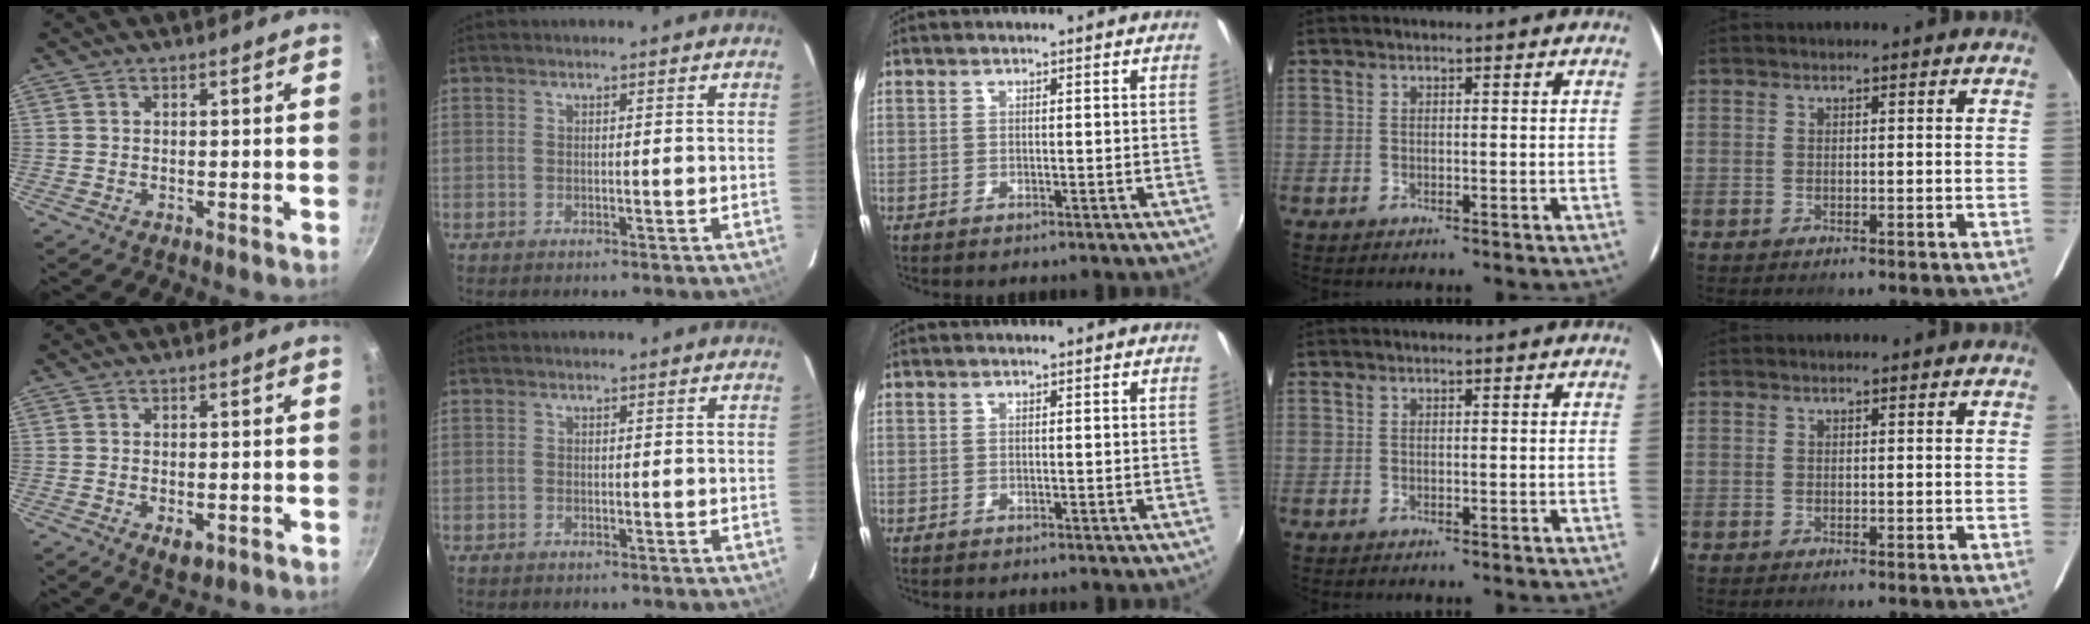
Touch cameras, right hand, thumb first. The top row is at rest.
{"thumb": {"total": 3.4, "force": [-1.1, 1.9, 2.7], "torque": [-0.034, -0.004, -0.012]}, "index": {"total": 0.6, "force": [-0.5, 0.4, 0.2], "torque": [-0.004, 0.002, -0.008]}}